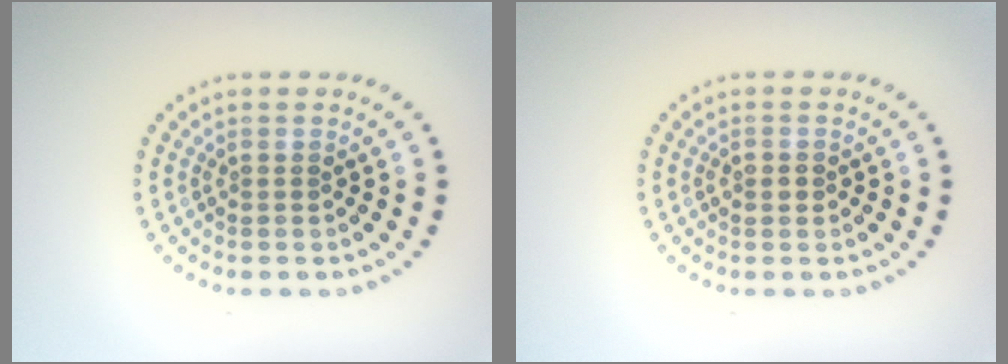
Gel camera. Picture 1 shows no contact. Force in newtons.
{"total": 1.5, "press": 1.5, "slide": 0.2}